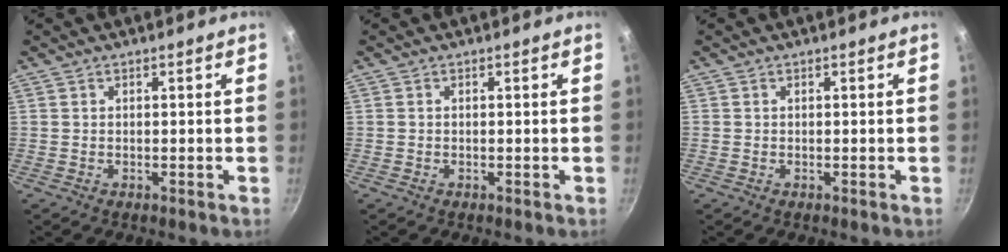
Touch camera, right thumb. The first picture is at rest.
{"total": 0.0}
{"total": 0.0}